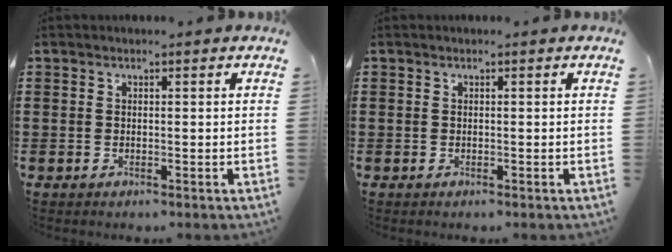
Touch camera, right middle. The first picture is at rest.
{"total": 0.0}